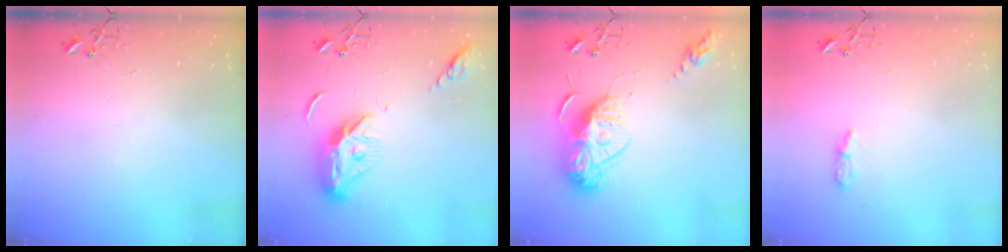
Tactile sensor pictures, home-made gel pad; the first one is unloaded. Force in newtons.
{"total": 13.1, "press": 13.0, "slide": 1.3}
{"total": 14.7, "press": 14.6, "slide": 1.3}
{"total": 6.1, "press": 6.1, "slide": 0.5}